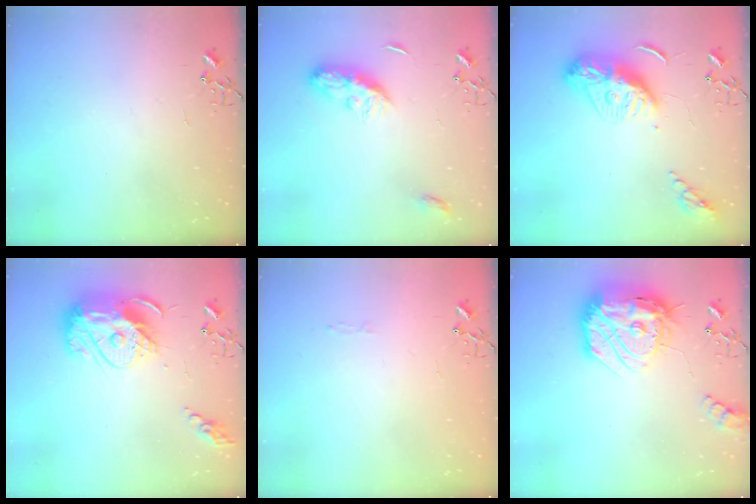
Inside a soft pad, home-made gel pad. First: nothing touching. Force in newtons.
{"total": 8.5, "press": 8.4, "slide": 0.3}
{"total": 12.1, "press": 12.1, "slide": 0.6}
{"total": 16.0, "press": 15.9, "slide": 1.4}
{"total": 2.6, "press": 2.6, "slide": 0.3}
{"total": 29.6, "press": 29.5, "slide": 2.6}